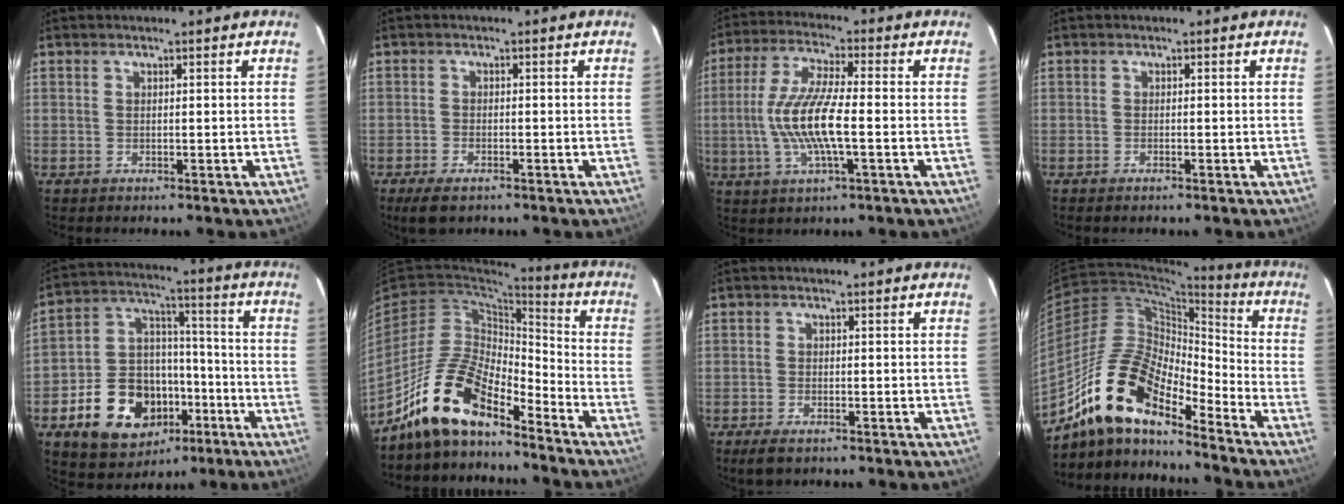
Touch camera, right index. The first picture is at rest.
{"total": 4.5, "force": [-3.2, 1.9, 2.6], "torque": [-0.069, -0.013, -0.057]}
{"total": 11.9, "force": [-1.9, 2.1, 11.6], "torque": [-0.236, -0.002, -0.037]}
{"total": 0.8, "force": [-0.6, 0.2, 0.4], "torque": [-0.010, 0.001, -0.013]}
{"total": 18.3, "force": [-8.3, 13.2, 9.5], "torque": [-0.207, 0.041, -0.112]}
{"total": 14.9, "force": [-11.7, 4.8, 7.9], "torque": [-0.159, 0.007, -0.224]}
{"total": 3.5, "force": [-2.6, 1.3, 1.9], "torque": [-0.051, -0.010, -0.047]}
{"total": 17.4, "force": [-12.9, 5.6, 10.2], "torque": [-0.184, -0.002, -0.255]}